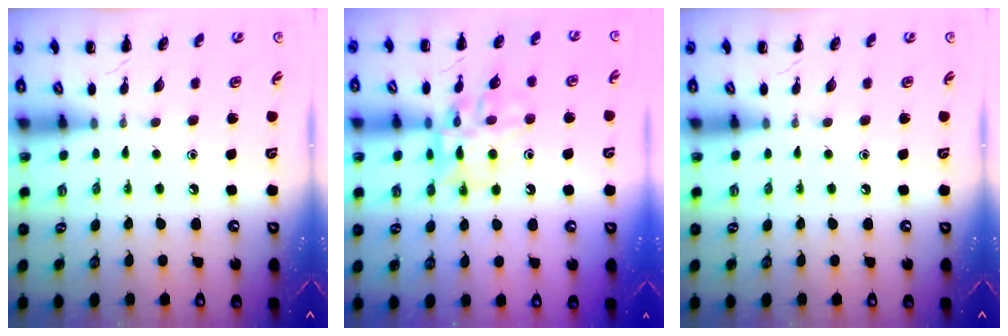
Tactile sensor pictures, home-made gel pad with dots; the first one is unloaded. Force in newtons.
{"total": 13.4, "press": 13.3, "slide": 1.7}
{"total": 0.0}